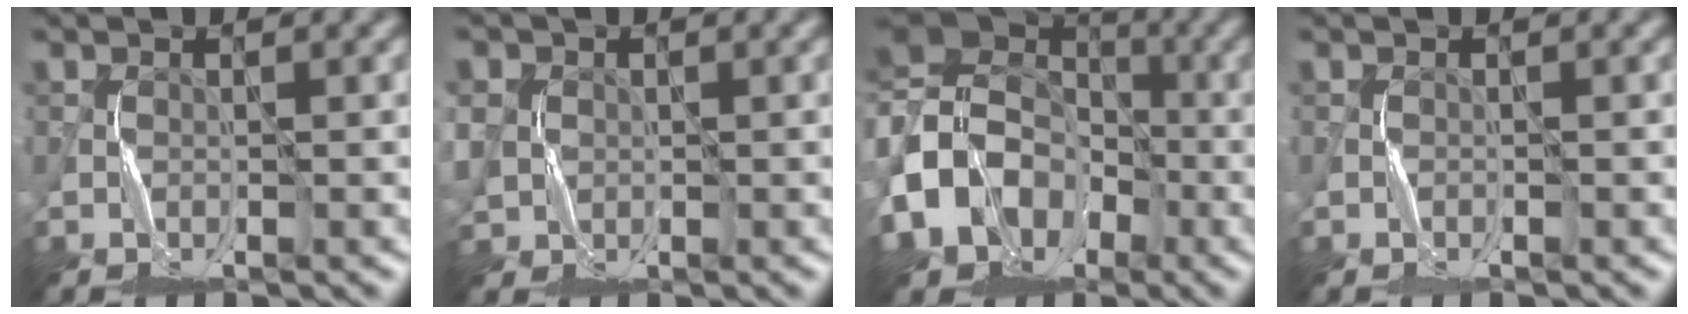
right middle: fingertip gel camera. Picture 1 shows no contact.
{"total": 3.8, "force": [0.2, 3.5, 1.6], "torque": [-0.057, 0.006, 0.006]}
{"total": 13.4, "force": [-4.4, 11.0, 6.4], "torque": [-0.145, -0.005, -0.104]}
{"total": 0.0}